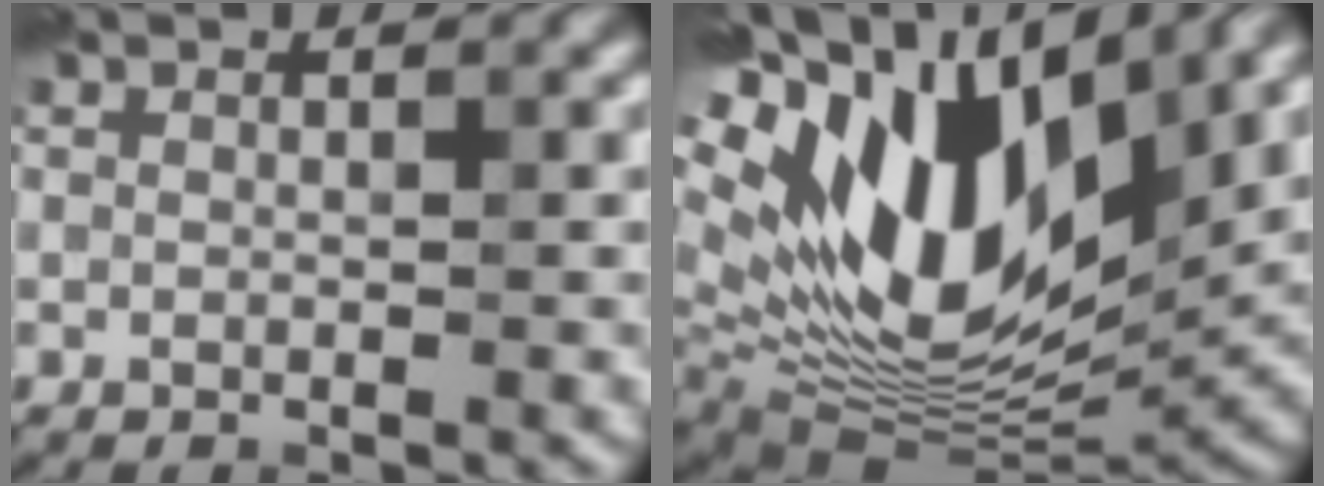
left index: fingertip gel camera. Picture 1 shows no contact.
{"total": 17.2, "force": [6.2, 8.7, 13.4], "torque": [-0.268, 0.013, 0.108]}